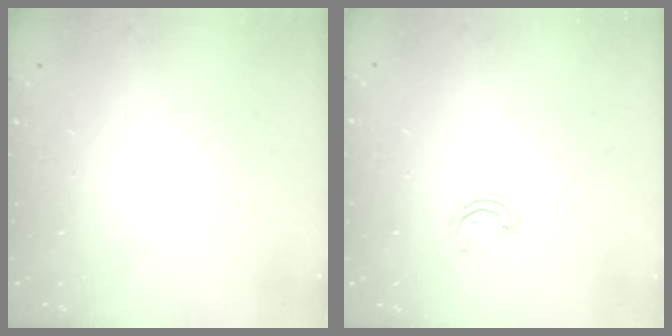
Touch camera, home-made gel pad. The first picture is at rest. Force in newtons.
{"total": 3.7, "press": 3.6, "slide": 0.5}